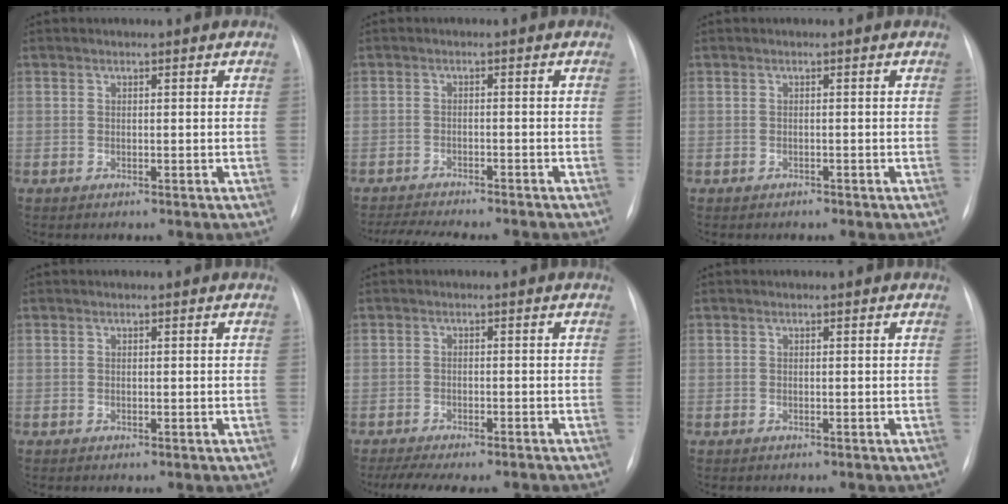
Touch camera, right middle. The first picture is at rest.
{"total": 11.3, "force": [-10.2, 1.7, 4.5], "torque": [-0.066, -0.008, -0.137]}
{"total": 0.5, "force": [-0.4, 0.2, 0.1], "torque": [-0.007, -0.001, -0.008]}
{"total": 0.0}
{"total": 10.2, "force": [-8.4, 3.1, 4.9], "torque": [-0.075, 0.000, -0.115]}
{"total": 0.0}